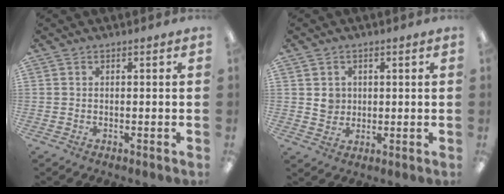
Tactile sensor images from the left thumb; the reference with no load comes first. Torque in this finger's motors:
{"motor_torque": [0.63, 0.58, 0.37, -0.58, -0.02]}